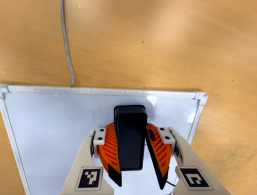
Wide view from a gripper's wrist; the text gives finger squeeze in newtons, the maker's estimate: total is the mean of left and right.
{"total": 10.1, "left": 10.9, "right": 9.2}